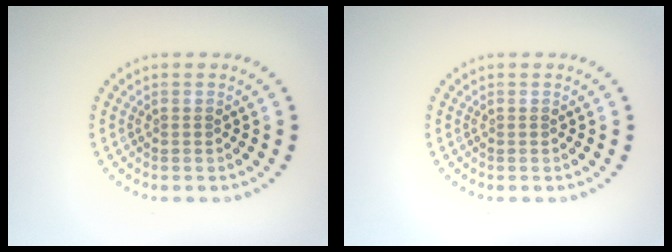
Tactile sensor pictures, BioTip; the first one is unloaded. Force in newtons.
{"total": 0.0}